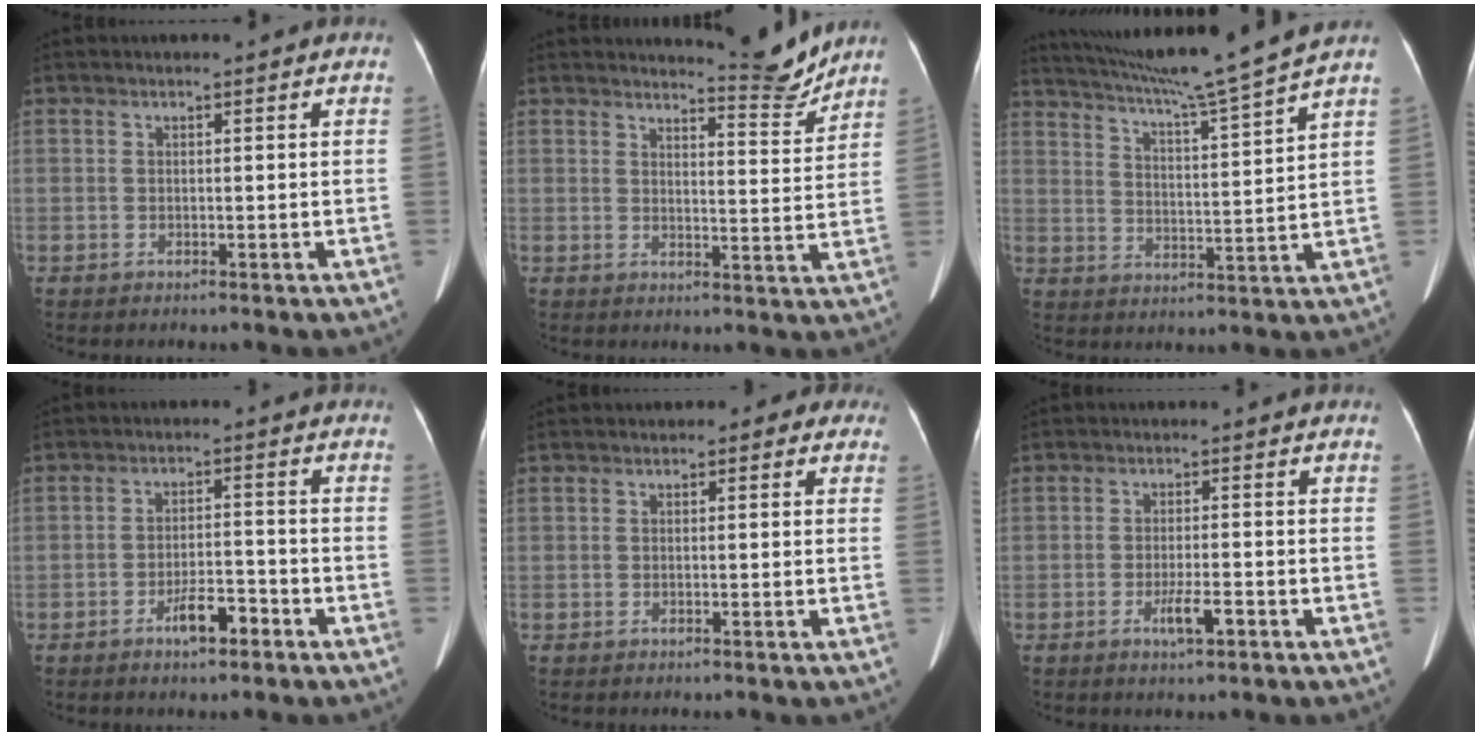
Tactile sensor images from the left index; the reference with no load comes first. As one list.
[{"total": 5.8, "force": [5.8, -0.3, 0.4], "torque": [-0.015, -0.036, 0.073]}, {"total": 15.7, "force": [13.7, -2.7, 7.2], "torque": [-0.126, -0.023, 0.204]}, {"total": 4.7, "force": [-3.0, 1.3, 3.3], "torque": [-0.061, 0.003, -0.050]}, {"total": 1.9, "force": [0.7, 1.4, 1.0], "torque": [0.001, 0.013, -0.003]}, {"total": 3.3, "force": [-1.7, 0.4, 2.8], "torque": [-0.052, -0.003, -0.029]}]